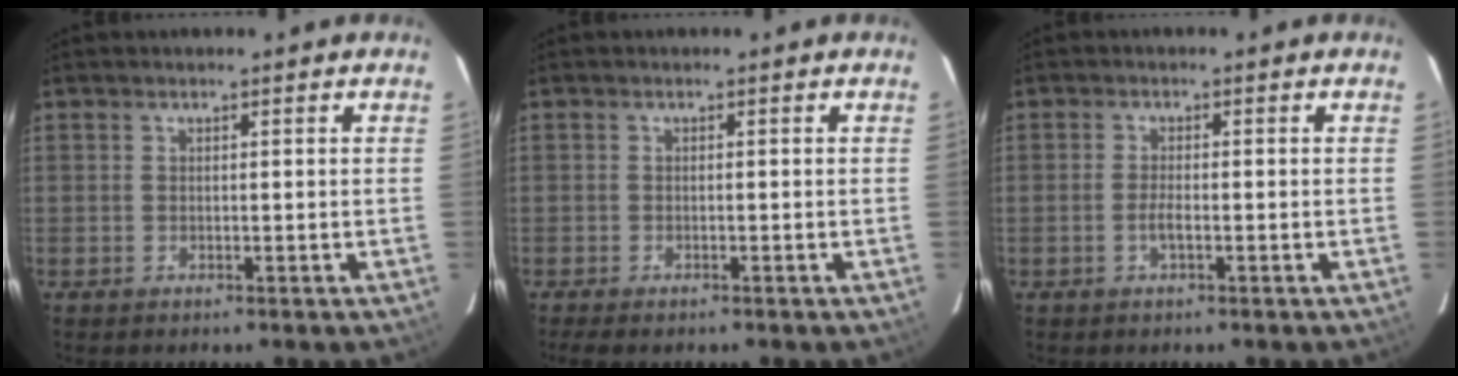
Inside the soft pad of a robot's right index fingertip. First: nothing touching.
{"total": 3.0, "force": [-2.4, 0.9, 1.7], "torque": [-0.040, -0.013, -0.040]}
{"total": 1.8, "force": [-0.8, 0.4, 1.5], "torque": [-0.033, -0.001, -0.014]}